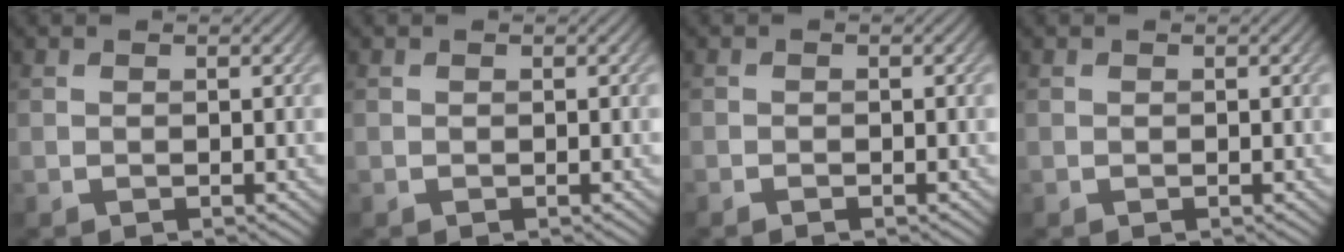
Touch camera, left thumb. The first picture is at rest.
{"total": 0.0}
{"total": 0.6, "force": [-0.5, 0.2, 0.3], "torque": [-0.006, -0.002, -0.009]}
{"total": 0.0}